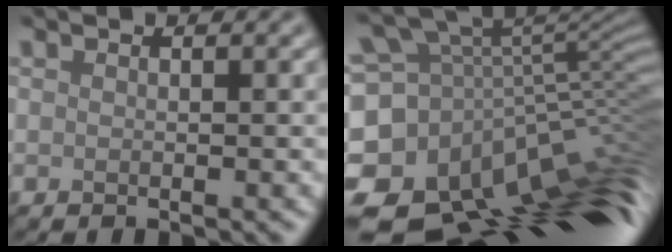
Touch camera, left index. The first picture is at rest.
{"total": 15.3, "force": [-7.5, 8.3, 10.5], "torque": [-0.218, 0.030, -0.115]}